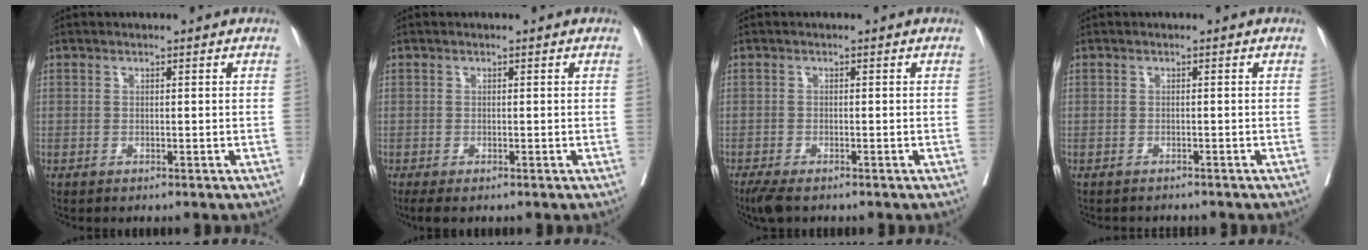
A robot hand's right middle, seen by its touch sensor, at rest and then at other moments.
{"total": 2.3, "force": [-1.7, 0.7, 1.5], "torque": [-0.024, -0.010, -0.026]}
{"total": 3.8, "force": [-2.9, 0.8, 2.3], "torque": [-0.043, -0.013, -0.048]}
{"total": 3.1, "force": [-3.0, 0.8, 0.6], "torque": [-0.006, -0.003, -0.038]}